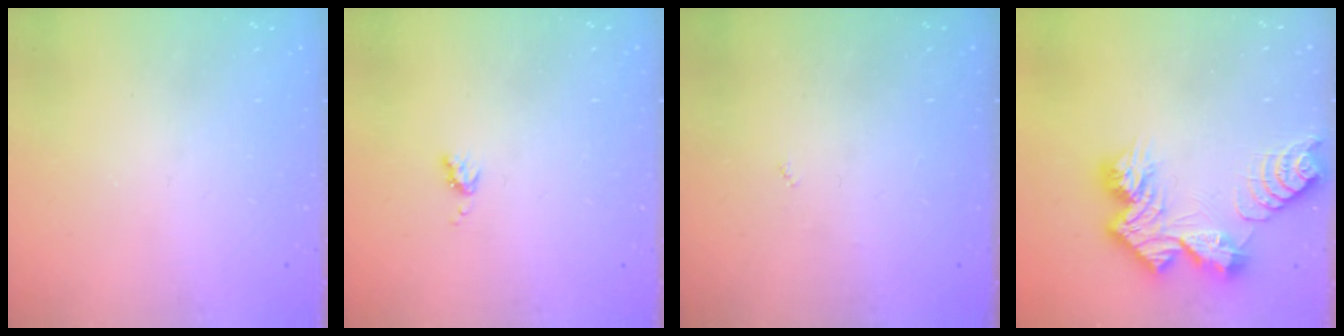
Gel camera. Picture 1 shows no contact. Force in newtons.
{"total": 4.0, "press": 4.0, "slide": 0.6}
{"total": 2.7, "press": 2.7, "slide": 0.4}
{"total": 13.3, "press": 13.3, "slide": 1.3}